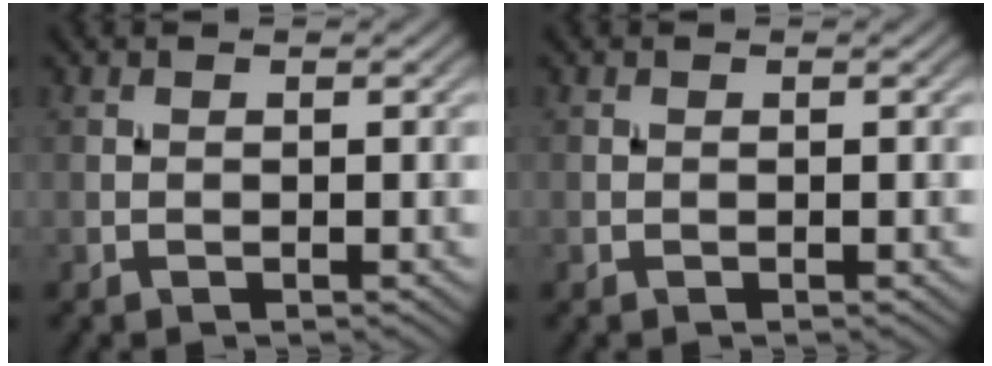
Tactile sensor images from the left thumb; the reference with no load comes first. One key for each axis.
{"total": 0.0}